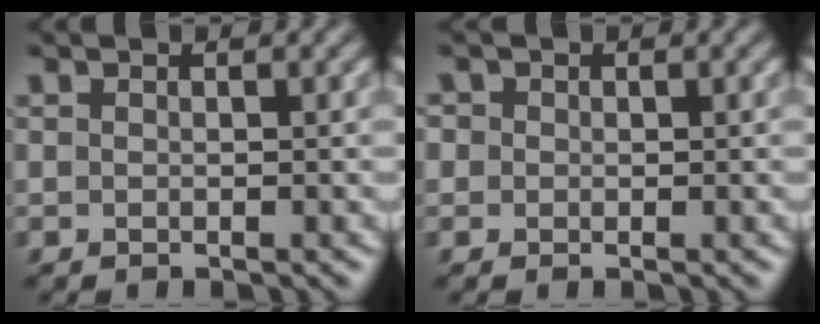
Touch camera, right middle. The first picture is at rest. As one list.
[{"total": 1.4, "force": [0.5, 1.3, 0.4], "torque": [-0.004, 0.007, -0.005]}]